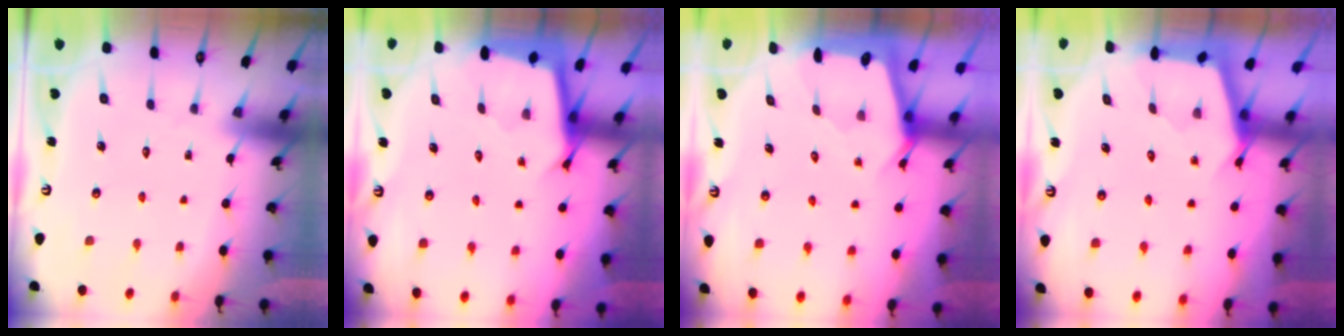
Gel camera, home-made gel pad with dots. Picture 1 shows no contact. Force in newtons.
{"total": 2.7, "press": 2.7, "slide": 0.1}
{"total": 2.4, "press": 2.4, "slide": 0.3}
{"total": 2.7, "press": 2.7, "slide": 0.4}